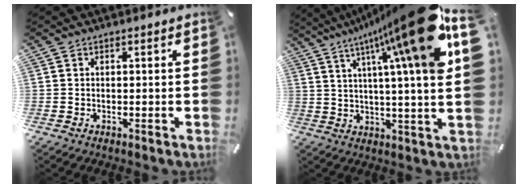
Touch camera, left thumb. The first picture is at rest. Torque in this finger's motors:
{"motor_torque": [2.54, 2.47, 2.51, -0.26, 0.90]}